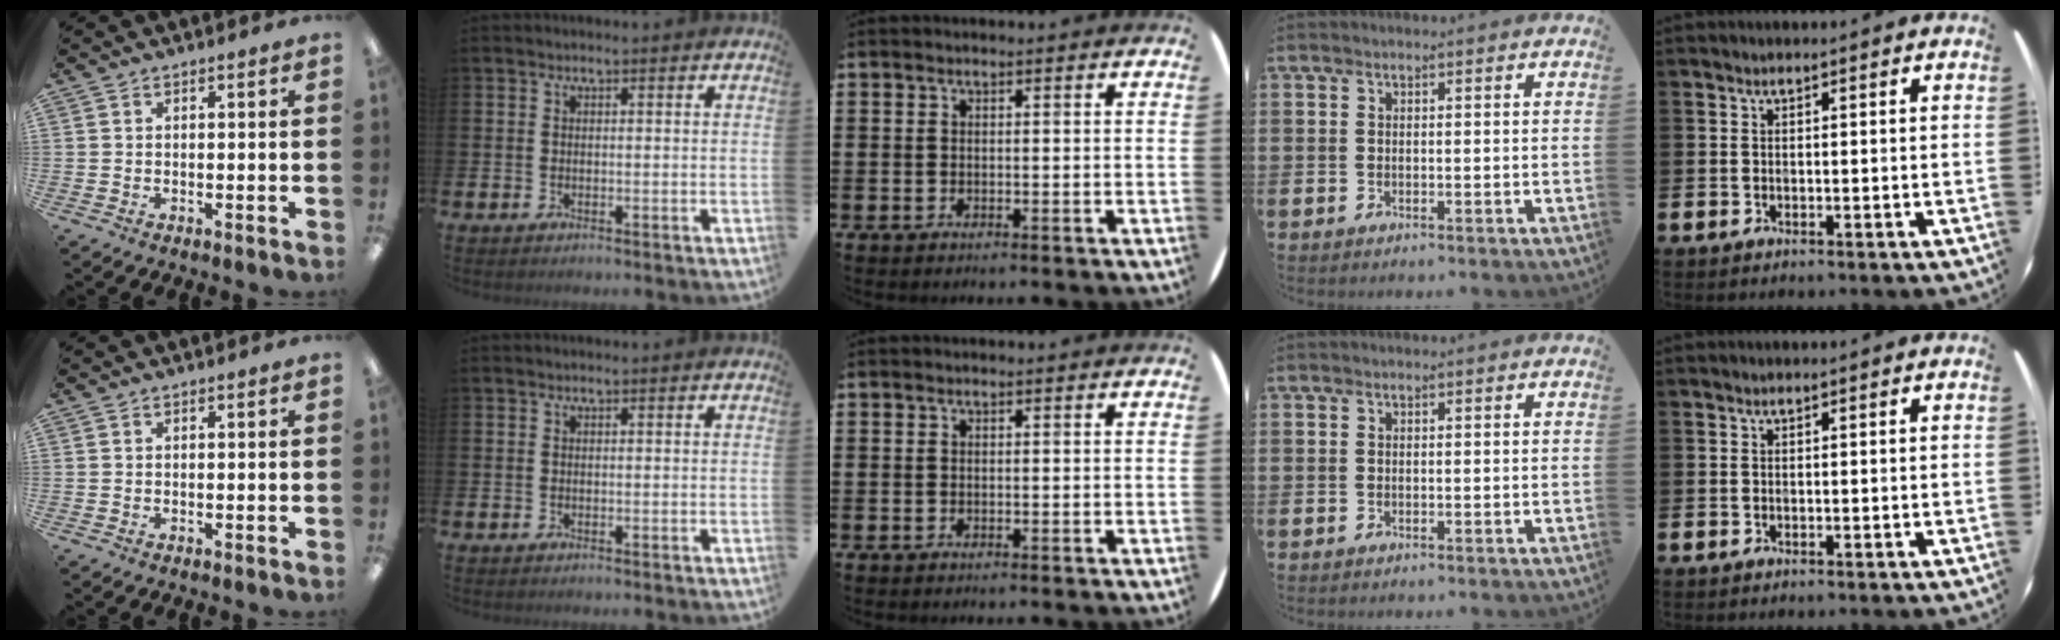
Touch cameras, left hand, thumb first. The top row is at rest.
{}